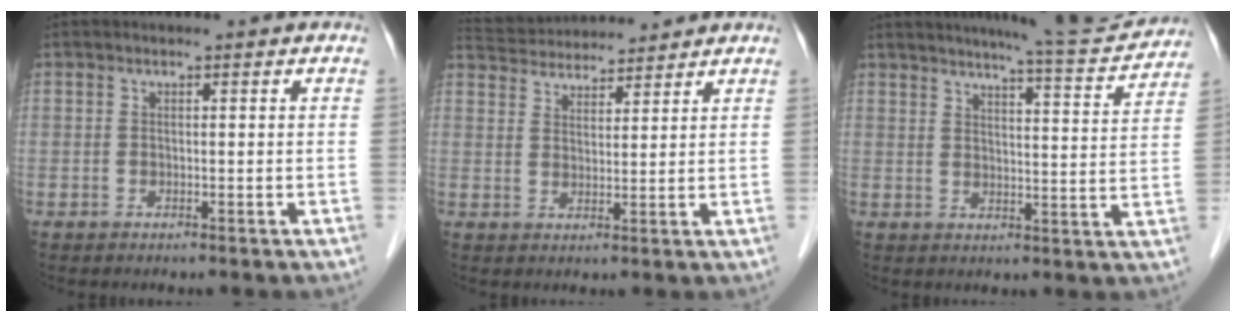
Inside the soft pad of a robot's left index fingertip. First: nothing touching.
{"total": 10.1, "force": [9.7, 1.8, 2.3], "torque": [-0.045, 0.035, 0.157]}
{"total": 11.3, "force": [10.7, 0.0, 3.6], "torque": [-0.050, -0.013, 0.131]}